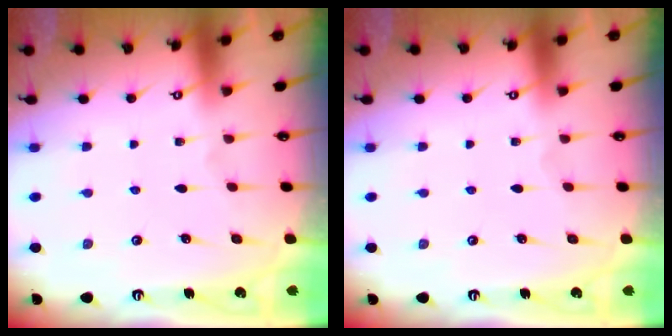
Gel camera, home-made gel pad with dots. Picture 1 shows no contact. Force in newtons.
{"total": 0.0}